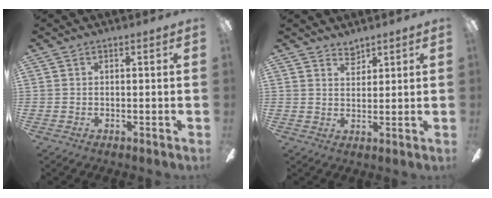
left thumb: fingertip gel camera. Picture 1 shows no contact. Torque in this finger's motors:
{"motor_torque": [0.09, -0.24, -0.44, 0.19, -0.03]}